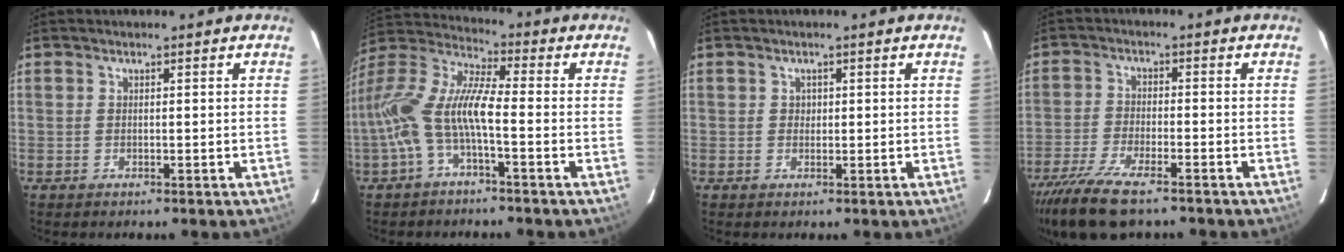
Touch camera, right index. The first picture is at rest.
{"total": 12.2, "force": [-3.3, 2.8, 11.4], "torque": [-0.239, 0.008, -0.068]}
{"total": 1.0, "force": [0.1, 1.0, 0.0], "torque": [0.005, 0.003, 0.000]}
{"total": 13.5, "force": [-10.2, 3.9, 8.0], "torque": [-0.183, -0.041, -0.188]}